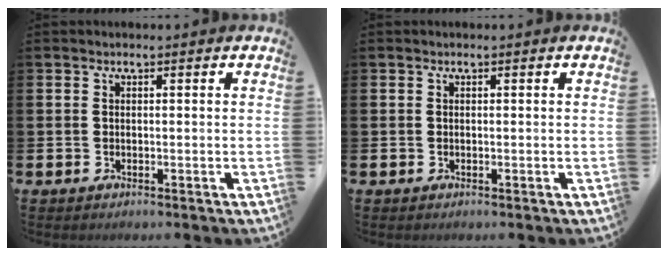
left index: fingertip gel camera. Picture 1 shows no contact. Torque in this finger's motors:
{"motor_torque": [-0.12, 0.12, 0.02, -0.01]}